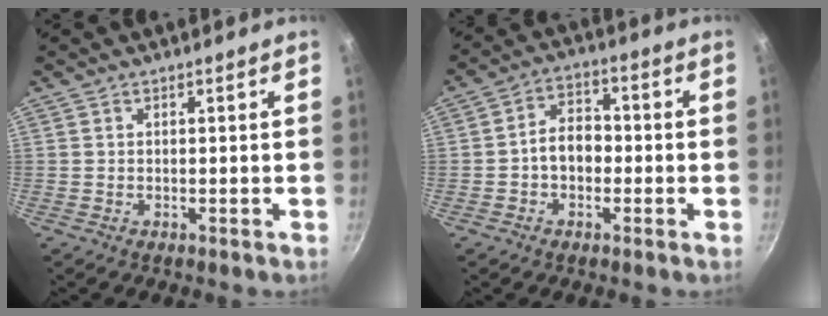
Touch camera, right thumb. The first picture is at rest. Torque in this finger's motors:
{"motor_torque": [-0.44, 0.63, 0.05, 0.28, 0.04]}